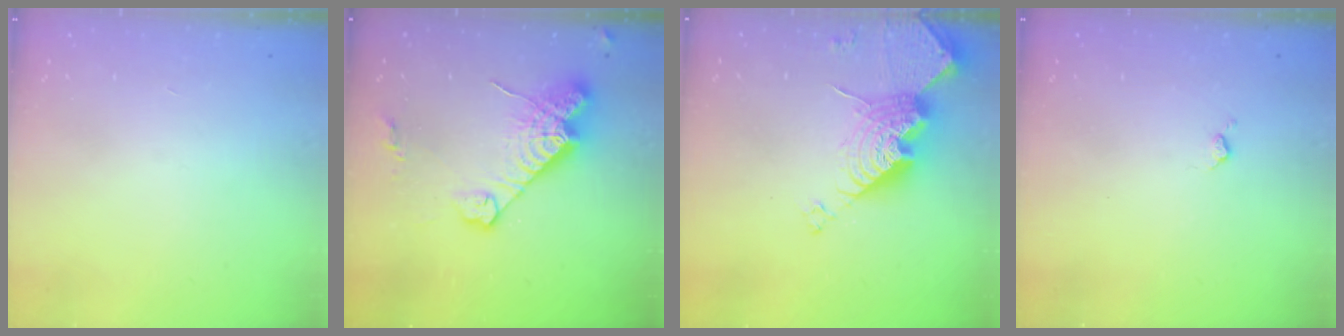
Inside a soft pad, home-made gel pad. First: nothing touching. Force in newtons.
{"total": 16.3, "press": 16.2, "slide": 1.5}
{"total": 17.1, "press": 17.1, "slide": 1.3}
{"total": 3.3, "press": 3.2, "slide": 0.5}